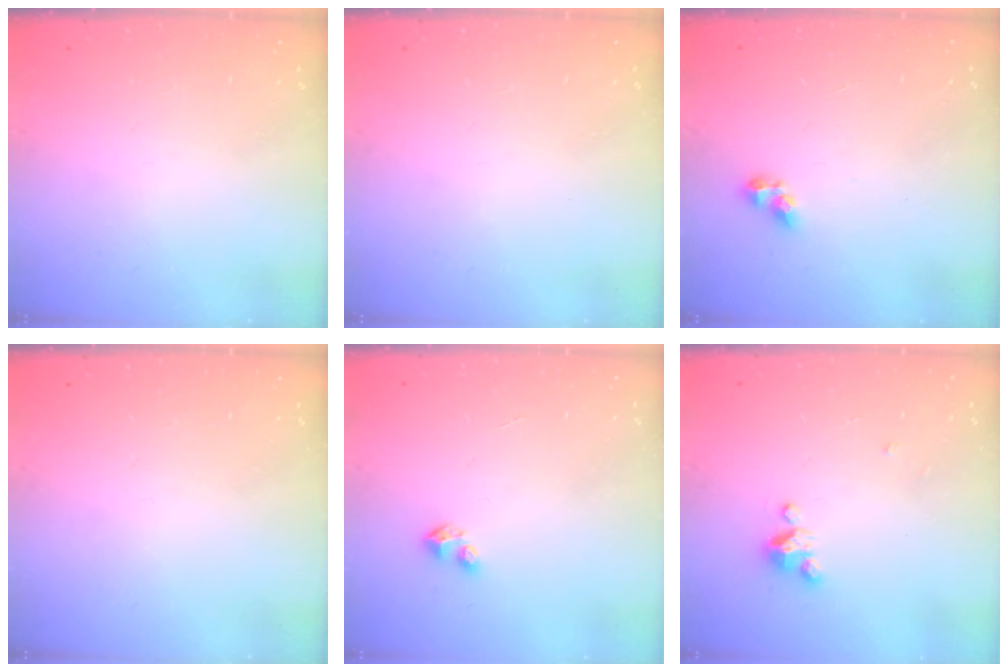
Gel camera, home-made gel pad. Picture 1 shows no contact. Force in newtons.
{"total": 0.0}
{"total": 5.4, "press": 5.3, "slide": 0.6}
{"total": 0.0}
{"total": 3.0, "press": 2.9, "slide": 0.2}
{"total": 2.9, "press": 2.9, "slide": 0.3}